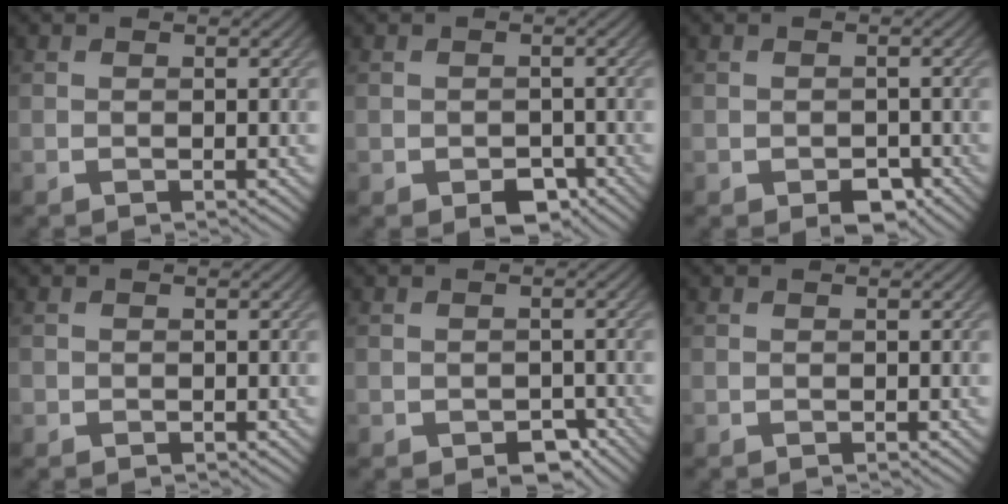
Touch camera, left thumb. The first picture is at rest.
{"total": 2.8, "force": [-1.6, 1.8, 1.4], "torque": [-0.021, -0.011, -0.027]}
{"total": 2.6, "force": [-1.5, 1.7, 1.4], "torque": [-0.020, -0.011, -0.022]}
{"total": 0.6, "force": [-0.2, 0.6, 0.0], "torque": [0.002, -0.005, -0.006]}
{"total": 2.7, "force": [-1.5, 1.7, 1.4], "torque": [-0.021, -0.011, -0.022]}
{"total": 0.0}